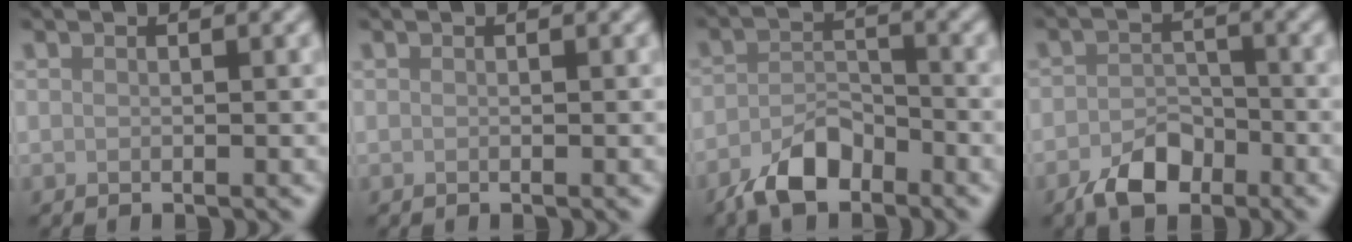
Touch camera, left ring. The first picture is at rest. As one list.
[{"total": 0.0}, {"total": 4.4, "force": [-3.2, 2.0, 2.4], "torque": [-0.039, 0.001, -0.066]}, {"total": 3.9, "force": [-2.5, 2.3, 1.9], "torque": [-0.027, 0.001, -0.049]}]